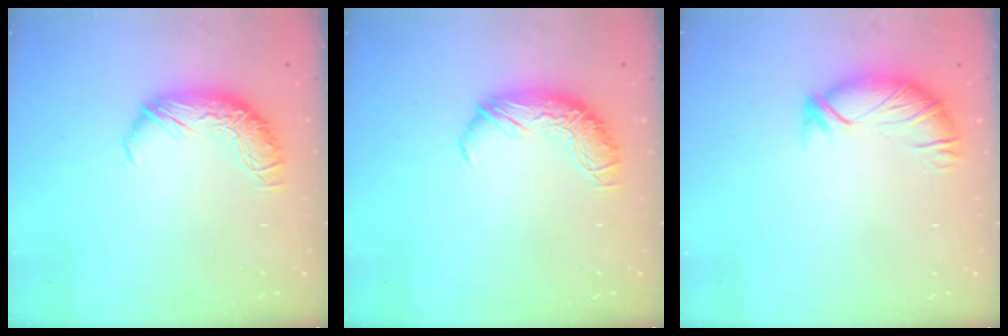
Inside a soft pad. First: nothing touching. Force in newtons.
{"total": 0.0}
{"total": 3.1, "press": 3.0, "slide": 0.9}